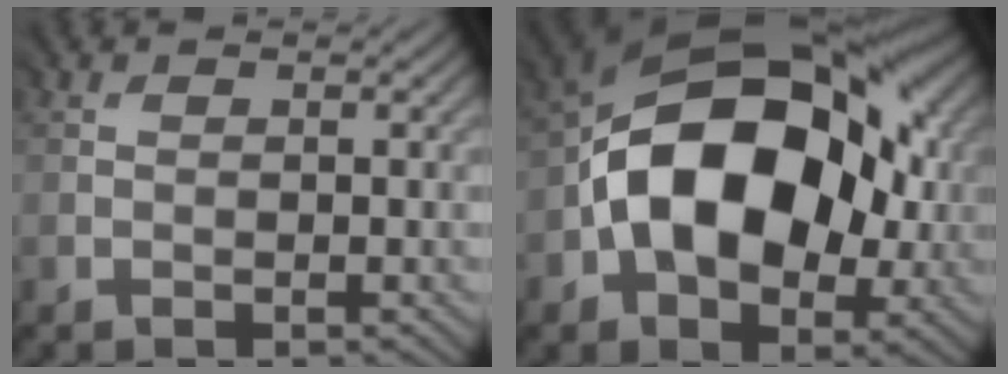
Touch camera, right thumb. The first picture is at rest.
{"total": 15.4, "force": [-1.1, 10.3, 11.3], "torque": [-0.161, 0.011, -0.026]}